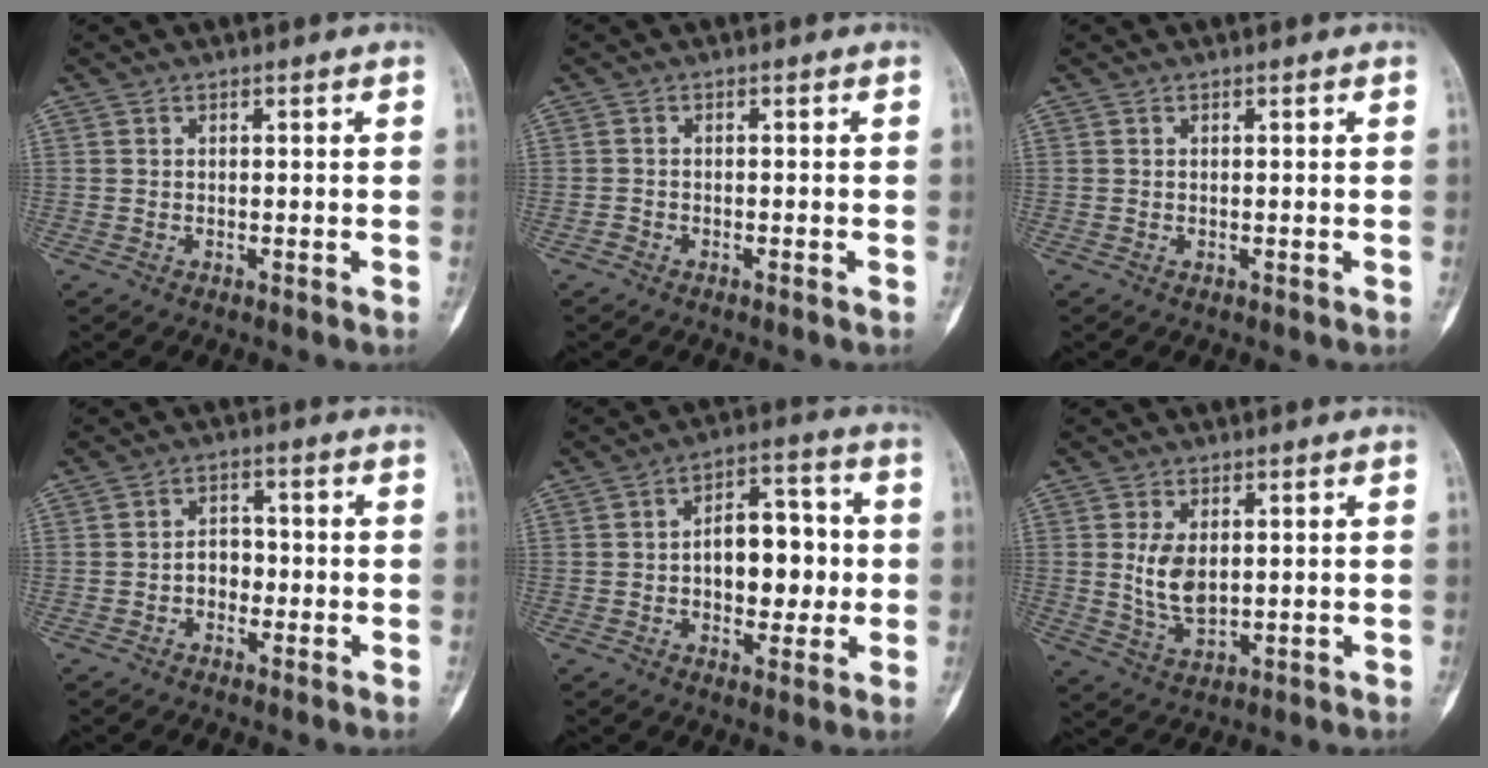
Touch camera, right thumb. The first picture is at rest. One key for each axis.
{"total": 0.8, "fx": -0.7, "fy": 0.2, "fz": 0.2, "tx": -0.008, "ty": 0.000, "tz": -0.015}
{"total": 0.0}
{"total": 3.7, "fx": -1.1, "fy": 2.9, "fz": 2.1, "tx": -0.012, "ty": 0.018, "tz": -0.026}
{"total": 12.2, "fx": -0.4, "fy": 7.3, "fz": 9.7, "tx": -0.097, "ty": 0.026, "tz": -0.006}
{"total": 6.8, "fx": 1.0, "fy": 4.0, "fz": 5.4, "tx": -0.094, "ty": -0.012, "tz": 0.029}